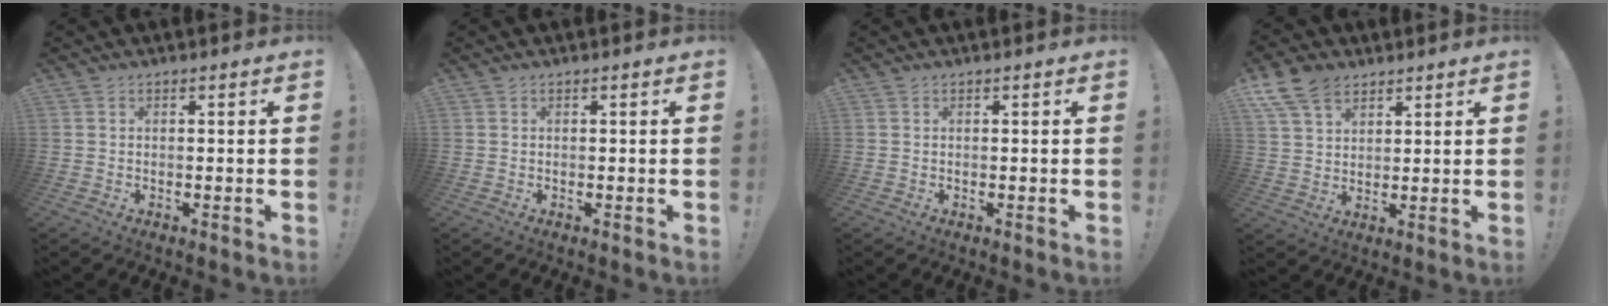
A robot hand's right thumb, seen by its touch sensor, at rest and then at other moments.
{"total": 0.0}
{"total": 0.0}
{"total": 10.1, "force": [6.4, 6.2, 4.6], "torque": [-0.081, -0.027, 0.128]}